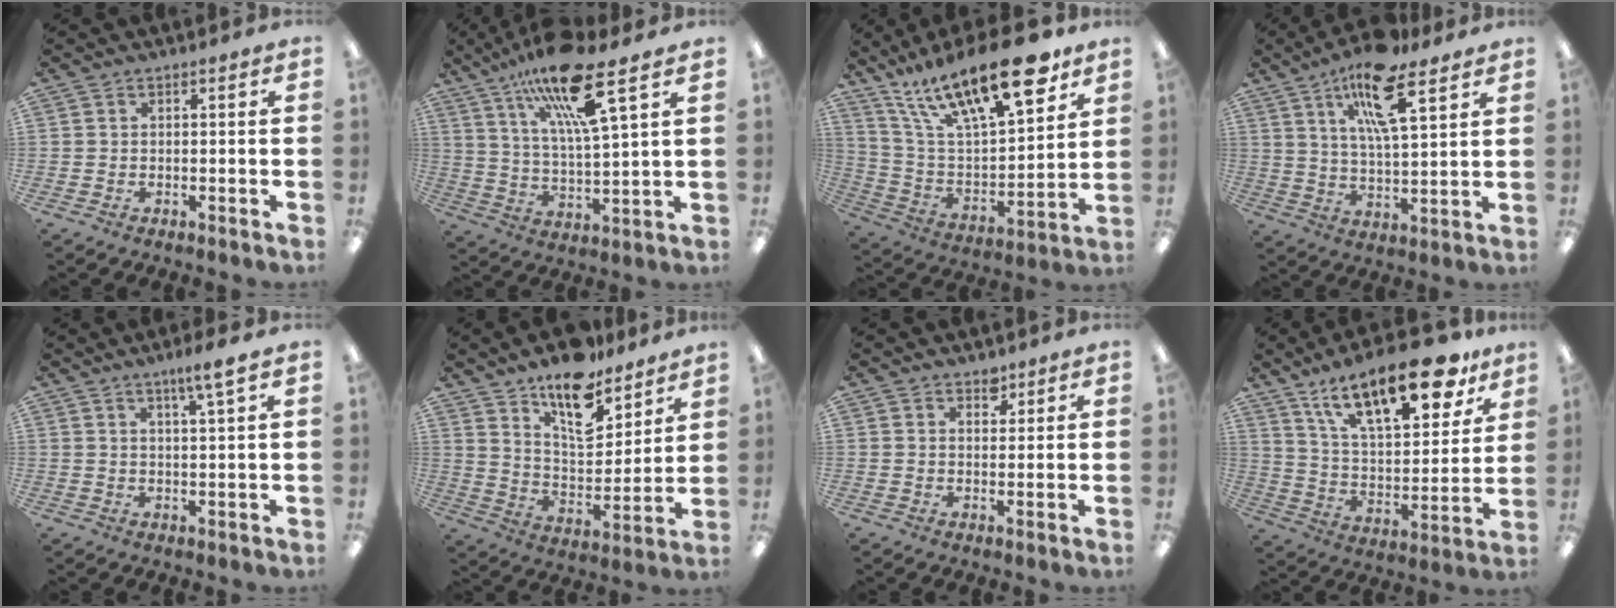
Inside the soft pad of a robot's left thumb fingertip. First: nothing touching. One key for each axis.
{"total": 18.1, "fx": 11.8, "fy": 3.7, "fz": 13.2, "tx": -0.236, "ty": -0.054, "tz": 0.190}
{"total": 25.0, "fx": 16.4, "fy": 8.5, "fz": 16.9, "tx": -0.294, "ty": -0.092, "tz": 0.277}
{"total": 15.4, "fx": 9.0, "fy": 4.9, "fz": 11.5, "tx": -0.195, "ty": -0.029, "tz": 0.149}
{"total": 4.4, "fx": 2.9, "fy": -0.1, "fz": 3.3, "tx": -0.063, "ty": -0.006, "tz": 0.047}
{"total": 15.4, "fx": 11.4, "fy": 6.7, "fz": 7.8, "tx": -0.122, "ty": -0.074, "tz": 0.201}
{"total": 2.7, "fx": 2.1, "fy": 1.5, "fz": 0.6, "tx": 0.009, "ty": -0.014, "tz": 0.035}
{"total": 23.9, "fx": 15.5, "fy": 9.4, "fz": 15.5, "tx": -0.234, "ty": -0.087, "tz": 0.259}